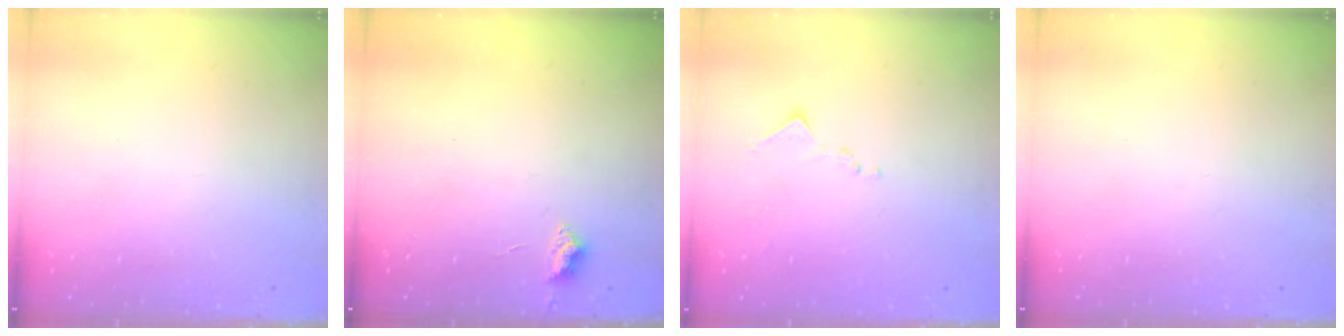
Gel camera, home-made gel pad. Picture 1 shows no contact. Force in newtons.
{"total": 2.7, "press": 2.6, "slide": 0.5}
{"total": 8.1, "press": 8.1, "slide": 0.6}
{"total": 0.0}